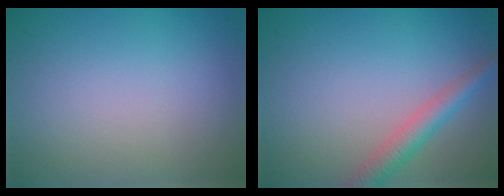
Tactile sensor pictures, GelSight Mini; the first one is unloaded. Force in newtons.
{"total": 2.8, "press": 2.8, "slide": 0.1}